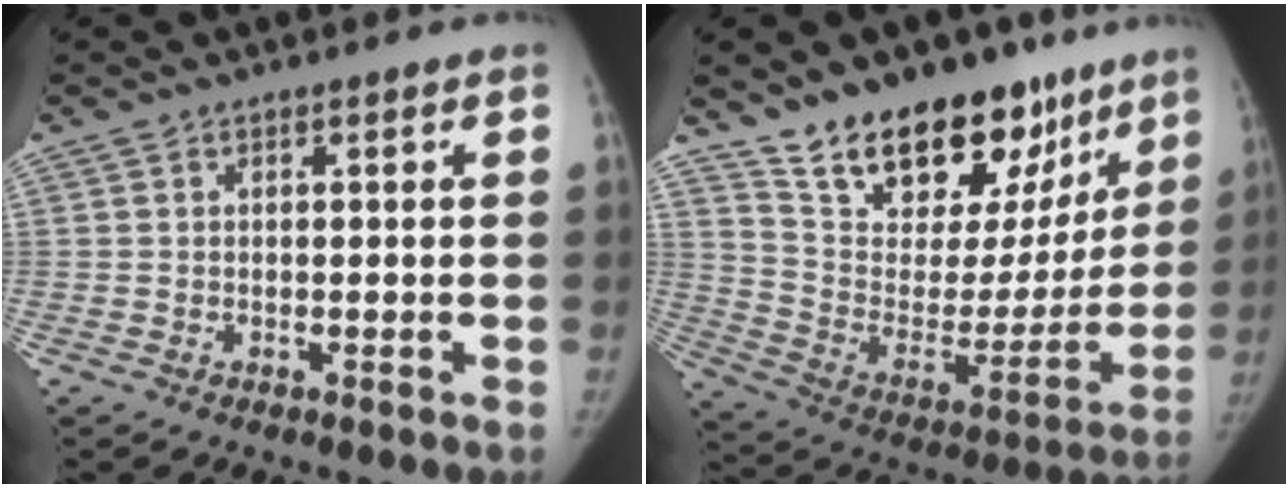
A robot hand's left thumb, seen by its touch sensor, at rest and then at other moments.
{"total": 26.2, "force": [18.3, 13.2, 13.4], "torque": [-0.155, -0.083, 0.297]}